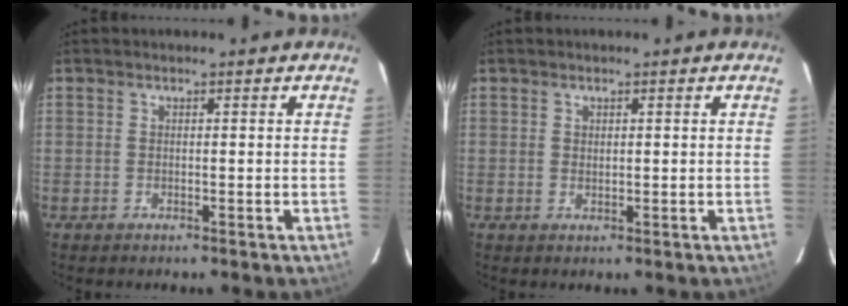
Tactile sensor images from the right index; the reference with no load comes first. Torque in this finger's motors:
{"motor_torque": [-0.15, 0.05, -0.06, 0.00]}